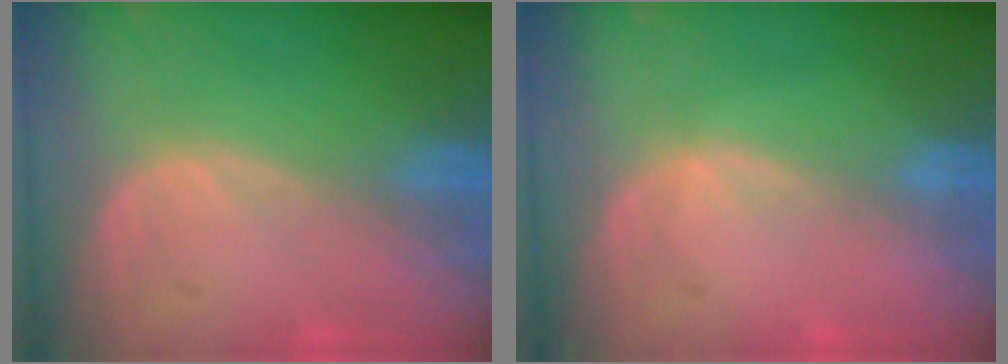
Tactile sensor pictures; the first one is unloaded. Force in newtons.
{"total": 0.6, "press": 0.5, "slide": 0.2}